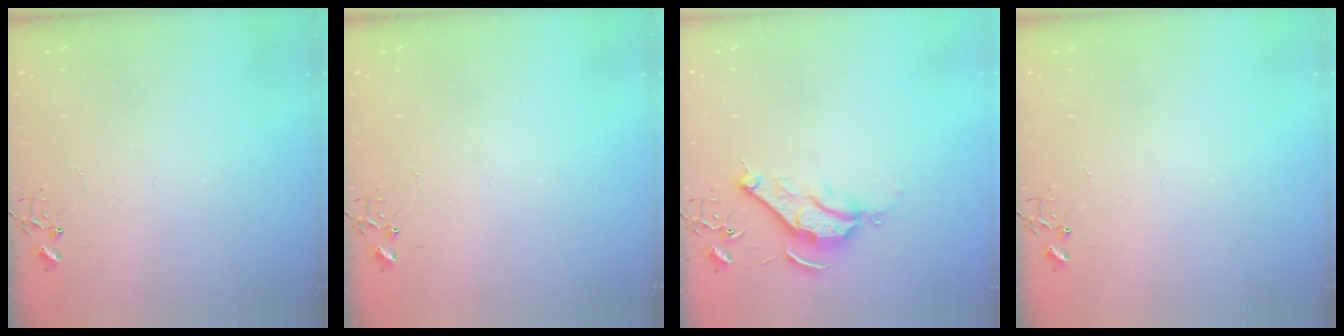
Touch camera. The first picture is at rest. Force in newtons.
{"total": 0.0}
{"total": 9.1, "press": 9.1, "slide": 0.1}
{"total": 0.0}